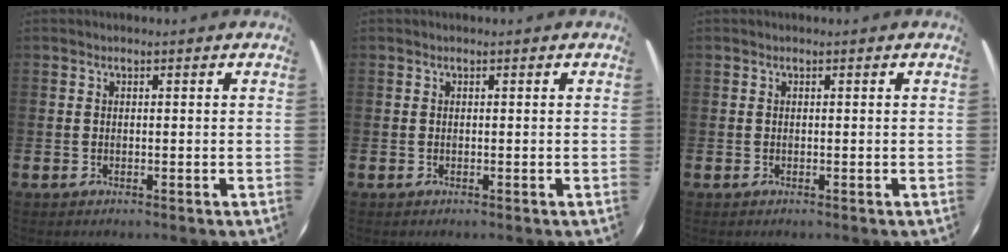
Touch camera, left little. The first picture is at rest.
{"total": 0.0}
{"total": 0.0}